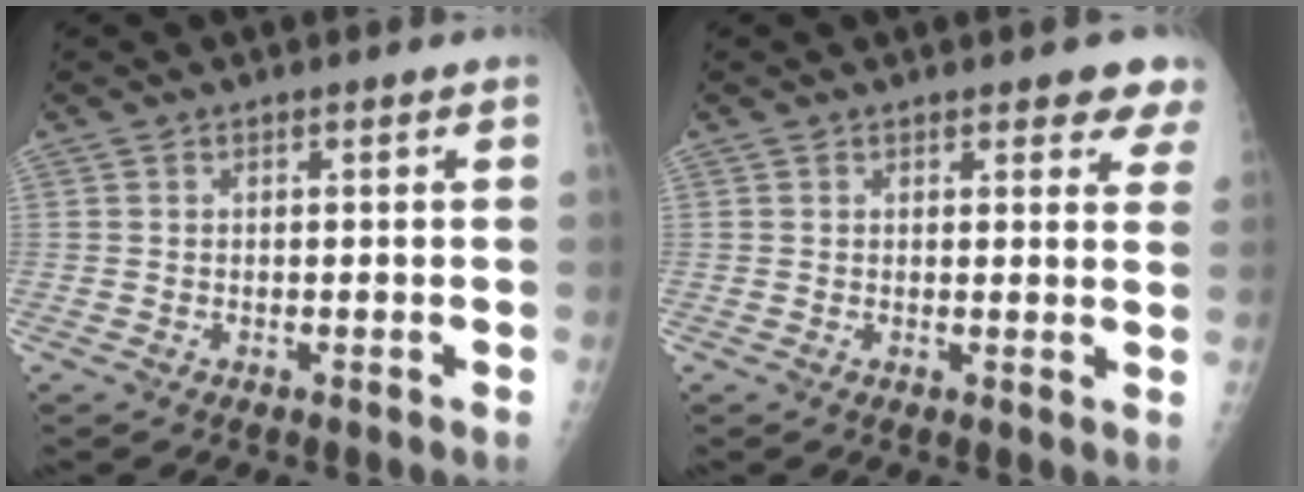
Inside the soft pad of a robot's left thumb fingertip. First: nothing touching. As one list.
[{"total": 5.5, "force": [4.1, 2.1, 2.9], "torque": [0.002, -0.015, 0.035]}]